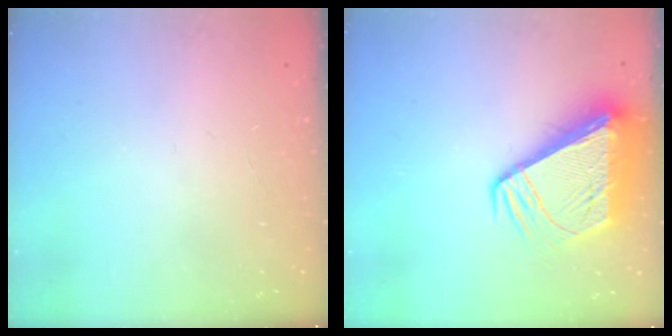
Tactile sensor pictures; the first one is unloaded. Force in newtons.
{"total": 12.8, "press": 12.8, "slide": 1.1}